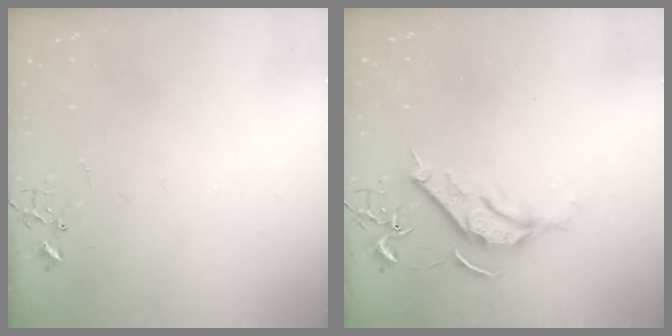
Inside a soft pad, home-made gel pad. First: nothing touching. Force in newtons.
{"total": 10.8, "press": 10.7, "slide": 1.1}